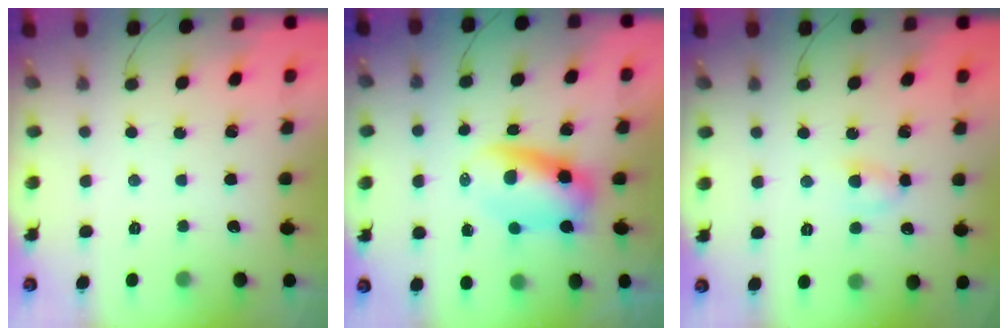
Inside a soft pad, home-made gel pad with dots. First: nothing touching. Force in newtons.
{"total": 6.5, "press": 6.3, "slide": 1.5}
{"total": 4.5, "press": 4.2, "slide": 1.7}